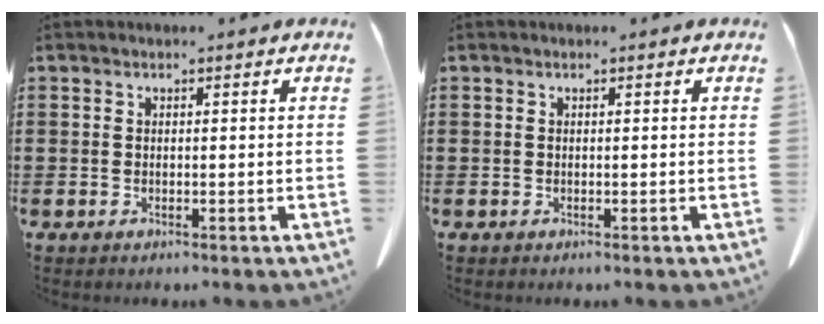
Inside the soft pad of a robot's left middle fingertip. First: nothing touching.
{"total": 0.0}